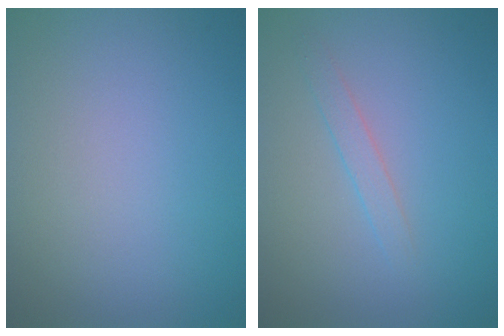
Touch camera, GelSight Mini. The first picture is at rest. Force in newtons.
{"total": 1.2, "press": 1.2, "slide": 0.1}